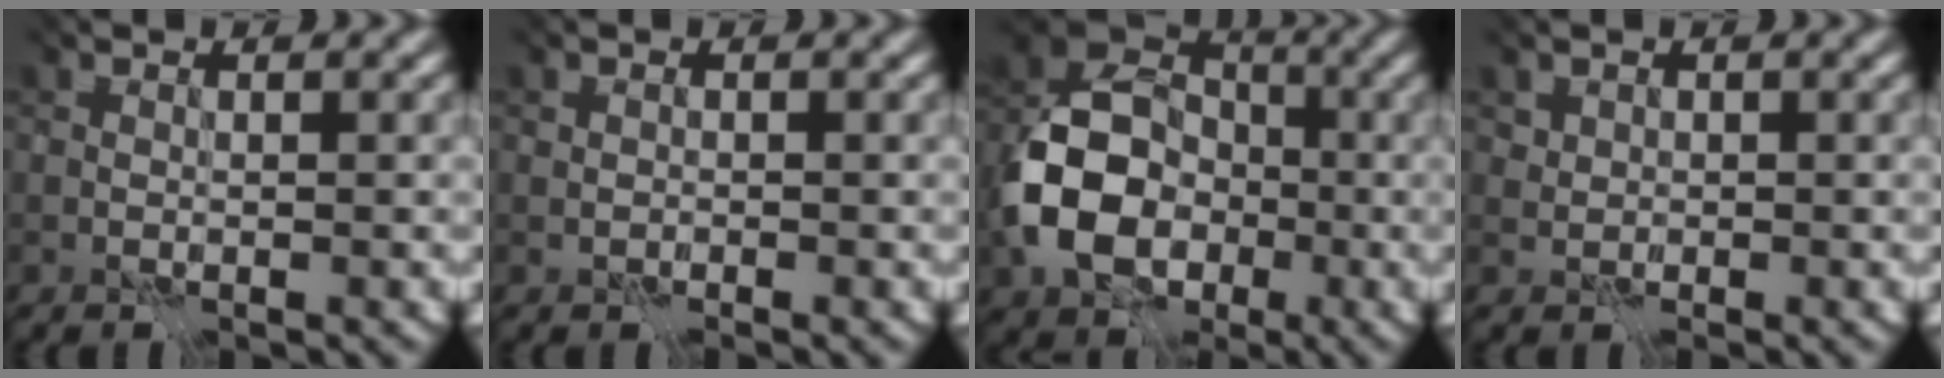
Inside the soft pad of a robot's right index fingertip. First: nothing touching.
{"total": 0.5, "force": [-0.4, -0.1, -0.3], "torque": [0.001, -0.008, 0.001]}
{"total": 8.5, "force": [-4.5, 5.7, 4.4], "torque": [-0.101, -0.015, -0.062]}
{"total": 0.8, "force": [0.4, 0.2, -0.7], "torque": [-0.010, -0.026, 0.037]}